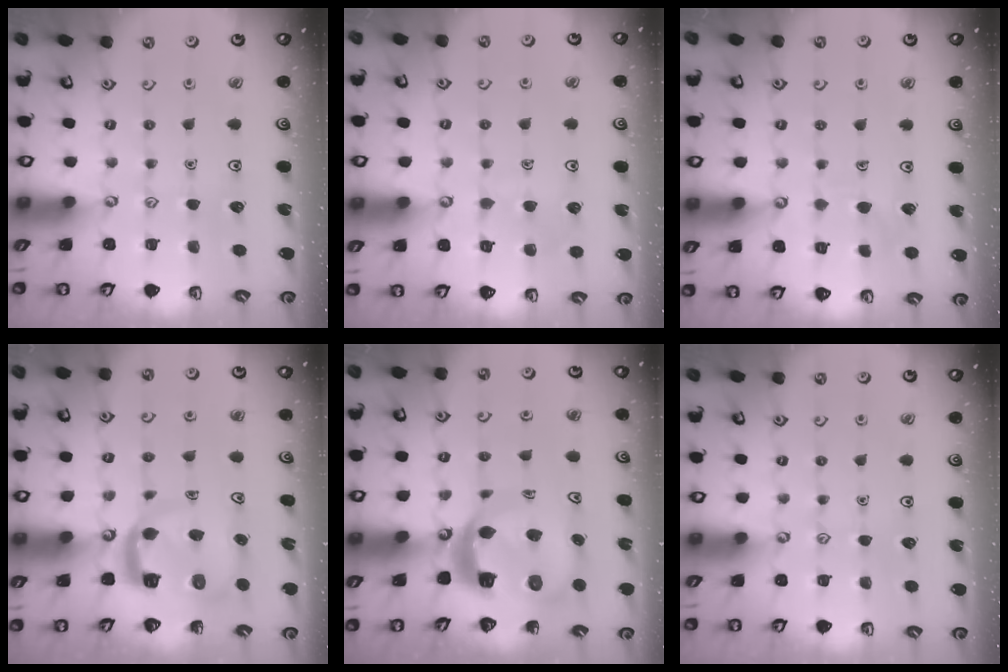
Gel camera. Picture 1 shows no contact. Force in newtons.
{"total": 5.5, "press": 5.5, "slide": 0.5}
{"total": 6.1, "press": 6.1, "slide": 0.2}
{"total": 6.6, "press": 6.5, "slide": 0.9}
{"total": 10.2, "press": 10.1, "slide": 1.3}
{"total": 0.0}